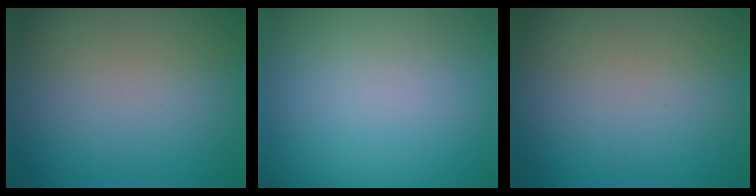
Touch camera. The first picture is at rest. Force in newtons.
{"total": 0.0}
{"total": 0.0}